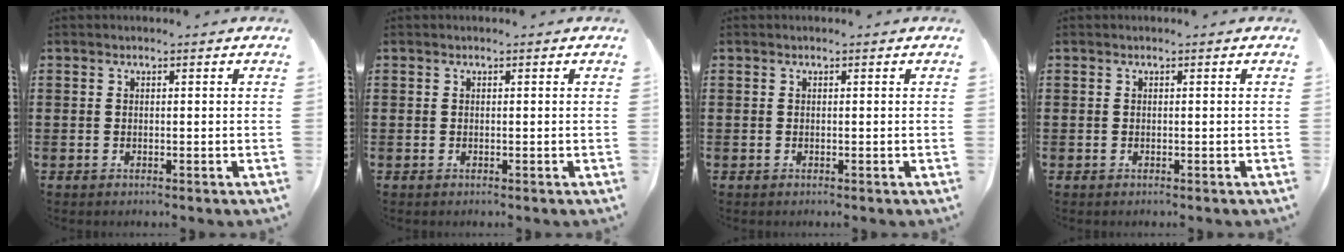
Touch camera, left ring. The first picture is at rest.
{"total": 0.0}
{"total": 0.0}
{"total": 0.0}